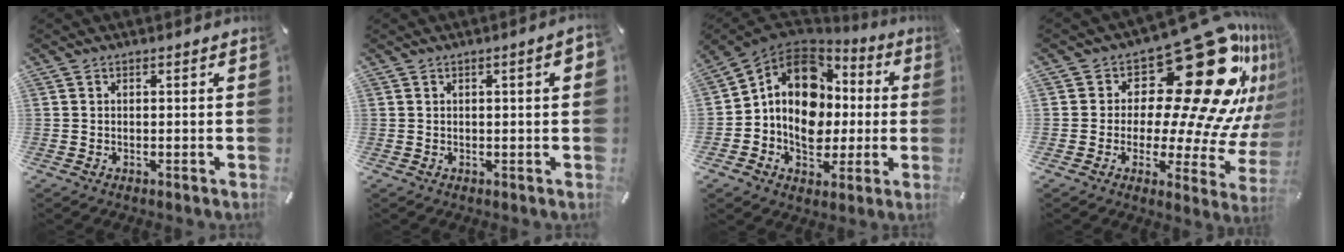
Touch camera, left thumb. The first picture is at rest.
{"total": 3.1, "force": [0.4, 0.6, 3.0], "torque": [-0.045, 0.002, 0.004]}
{"total": 15.8, "force": [0.6, 13.1, 8.7], "torque": [-0.147, 0.007, 0.018]}
{"total": 31.6, "force": [12.0, 16.0, 24.5], "torque": [-0.328, -0.118, 0.223]}